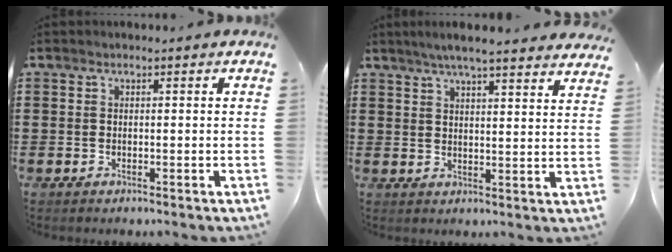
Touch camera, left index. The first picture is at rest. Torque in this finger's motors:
{"motor_torque": [0.99, -1.15, 0.44, 0.15]}